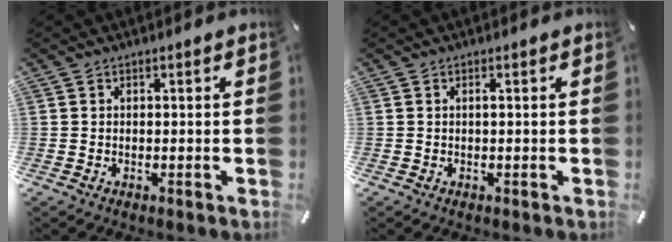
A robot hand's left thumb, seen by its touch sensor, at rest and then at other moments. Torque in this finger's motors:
{"motor_torque": [0.33, 0.28, 0.21, 0.06, 0.00]}